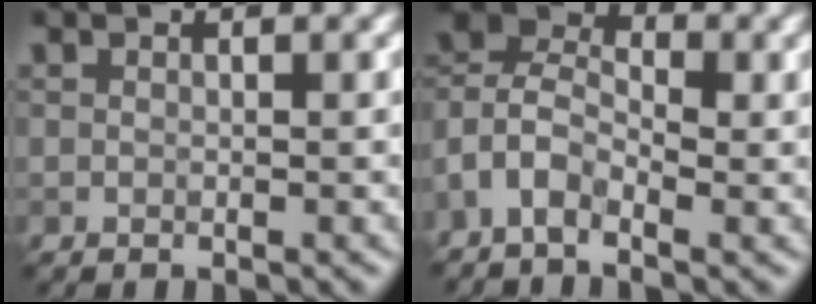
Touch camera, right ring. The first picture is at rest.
{"total": 5.0, "force": [-1.7, 3.0, 3.5], "torque": [-0.067, 0.010, -0.054]}